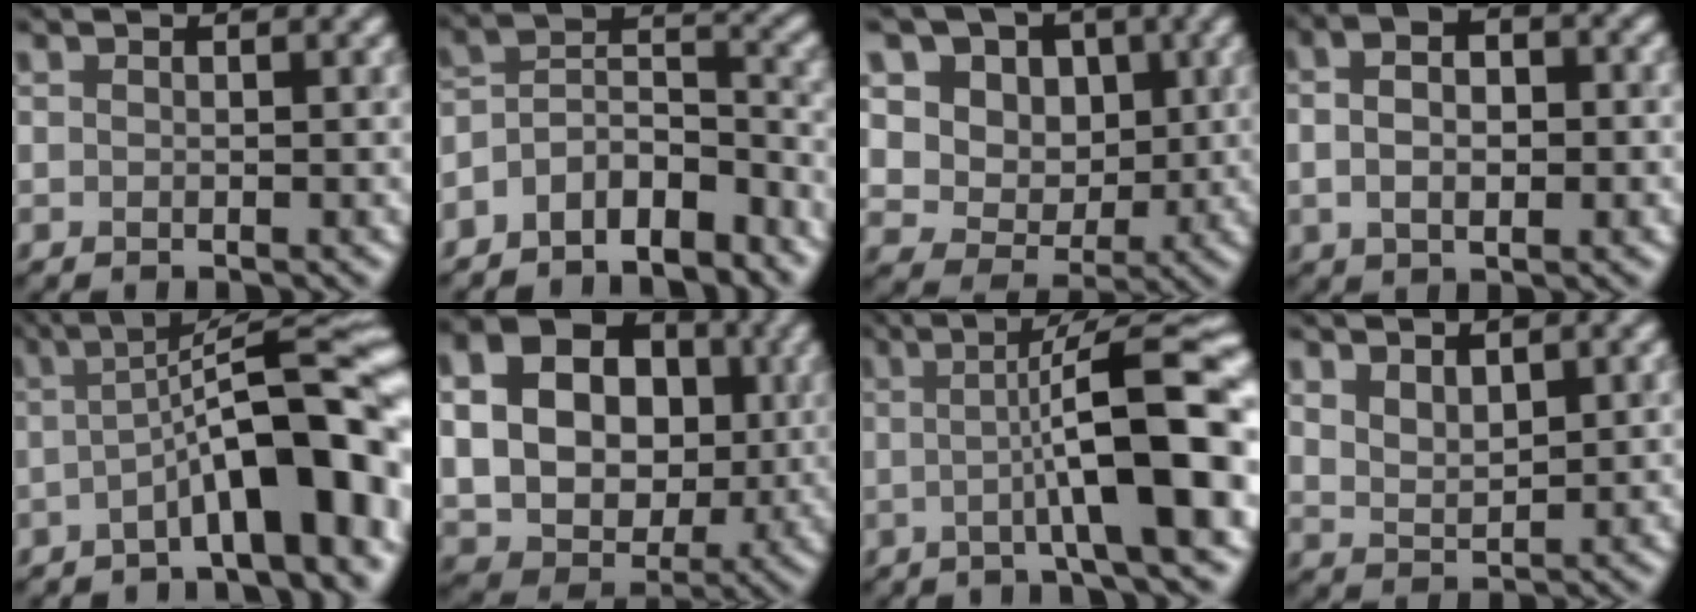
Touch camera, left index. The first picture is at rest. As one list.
[{"total": 6.5, "force": [-4.5, 3.0, 3.5], "torque": [-0.049, 0.007, -0.087]}, {"total": 11.5, "force": [4.9, 8.8, 5.5], "torque": [-0.101, 0.008, 0.079]}, {"total": 5.5, "force": [0.2, 3.1, 4.6], "torque": [-0.071, 0.017, 0.000]}, {"total": 10.3, "force": [-2.8, 2.0, 9.8], "torque": [-0.127, 0.030, -0.050]}, {"total": 16.3, "force": [2.9, 13.2, 9.1], "torque": [-0.186, 0.027, 0.057]}, {"total": 10.6, "force": [-0.8, 1.6, 10.4], "torque": [-0.132, 0.020, -0.021]}, {"total": 2.3, "force": [1.5, 1.1, 1.4], "torque": [-0.031, -0.003, 0.036]}]